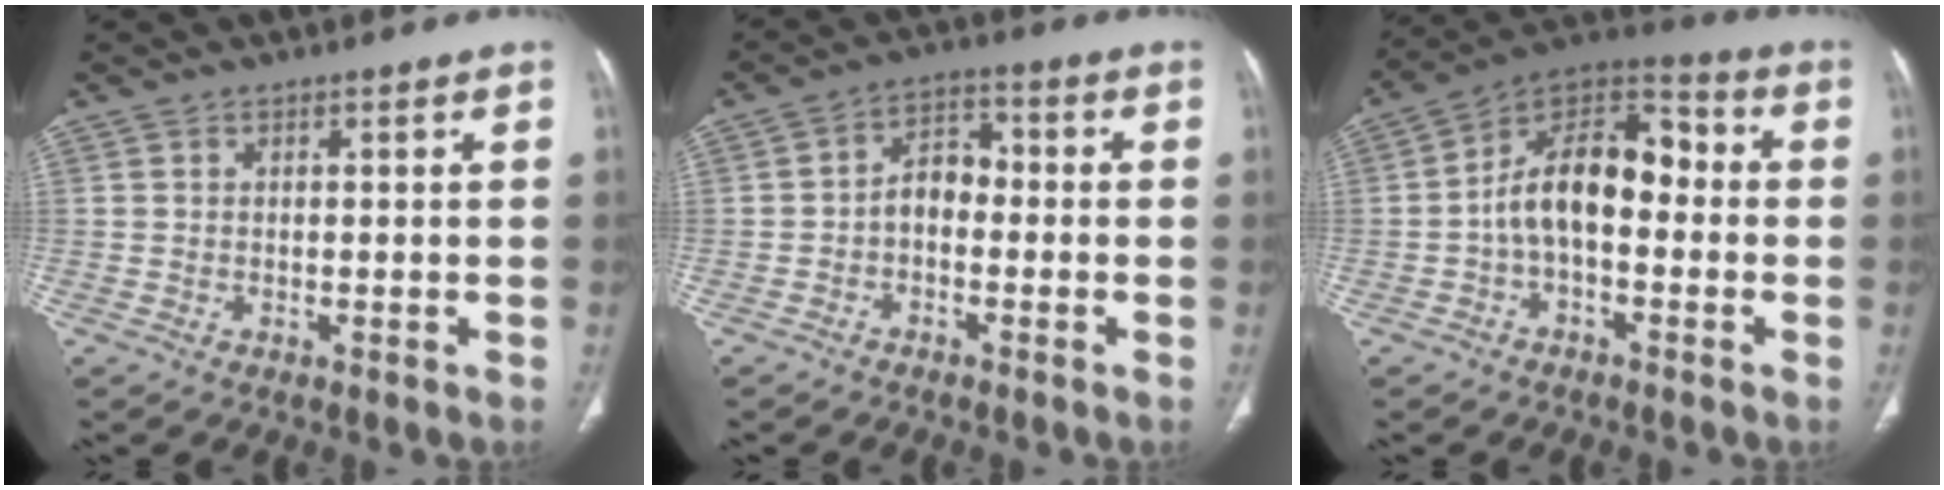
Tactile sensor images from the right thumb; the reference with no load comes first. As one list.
[{"total": 5.5, "force": [-1.3, 3.8, 3.8], "torque": [-0.046, 0.030, -0.035]}, {"total": 13.9, "force": [-1.2, 8.1, 11.2], "torque": [-0.164, 0.048, -0.034]}]